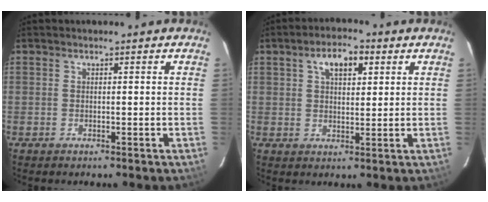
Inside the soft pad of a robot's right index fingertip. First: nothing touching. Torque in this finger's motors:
{"motor_torque": [0.28, 0.24, 0.28, 0.09]}